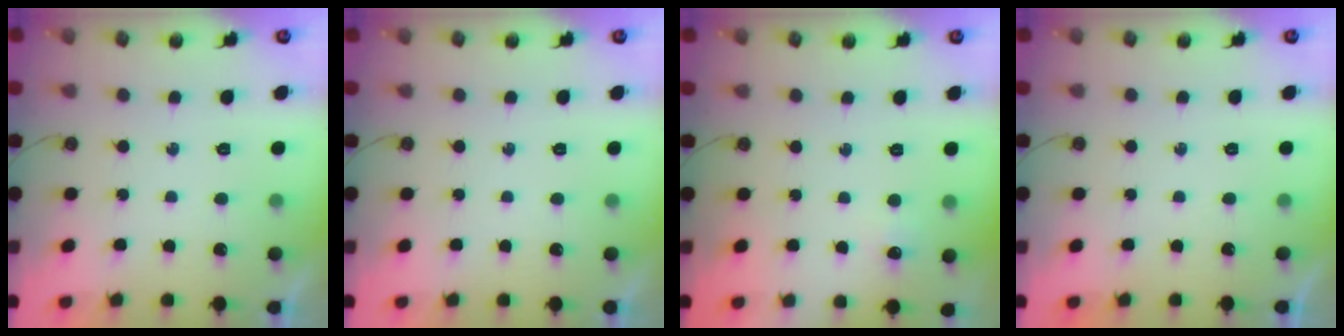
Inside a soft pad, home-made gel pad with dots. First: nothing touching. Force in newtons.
{"total": 0.0}
{"total": 4.4, "press": 4.4, "slide": 0.6}
{"total": 0.0}